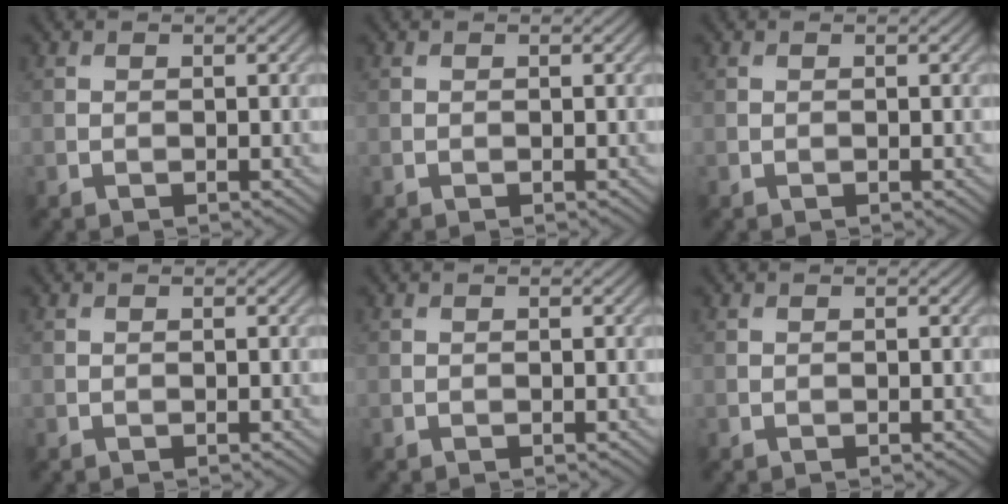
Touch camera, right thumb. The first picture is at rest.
{"total": 0.0}
{"total": 0.0}
{"total": 0.0}
{"total": 0.0}
{"total": 0.0}